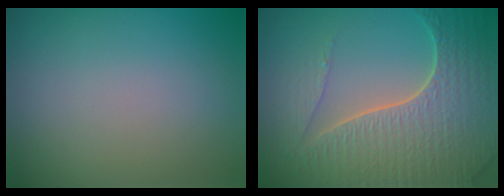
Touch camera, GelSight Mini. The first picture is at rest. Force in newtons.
{"total": 7.5, "press": 5.6, "slide": 5.0}